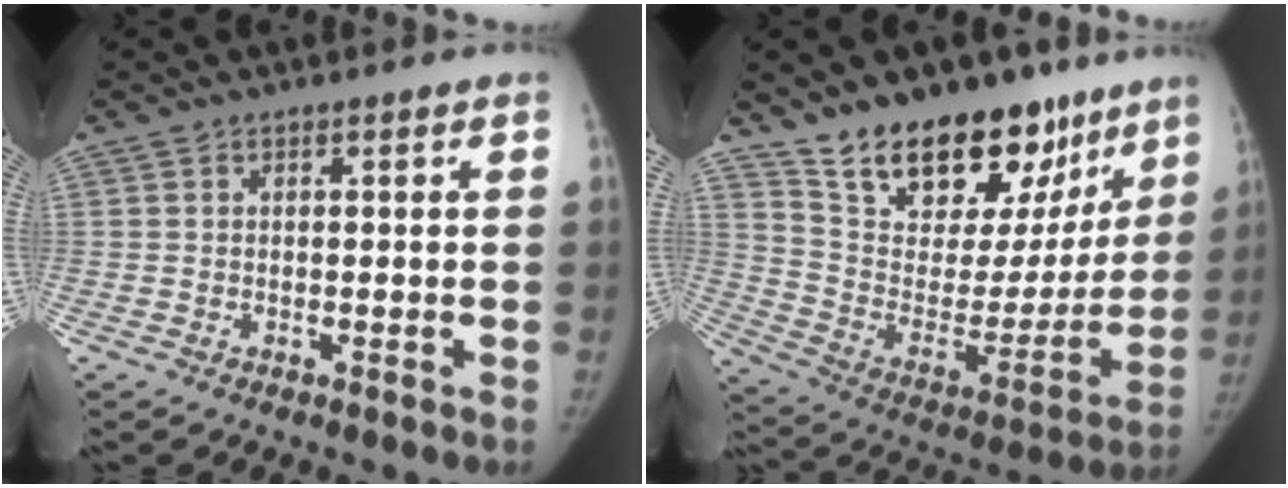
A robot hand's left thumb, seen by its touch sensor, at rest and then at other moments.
{"total": 26.2, "force": [18.3, 13.2, 13.4], "torque": [-0.155, -0.083, 0.297]}